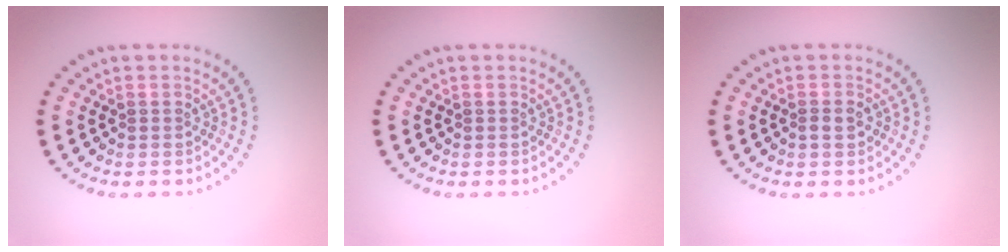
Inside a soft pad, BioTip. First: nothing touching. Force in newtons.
{"total": 0.0}
{"total": 1.3, "press": 1.2, "slide": 0.6}